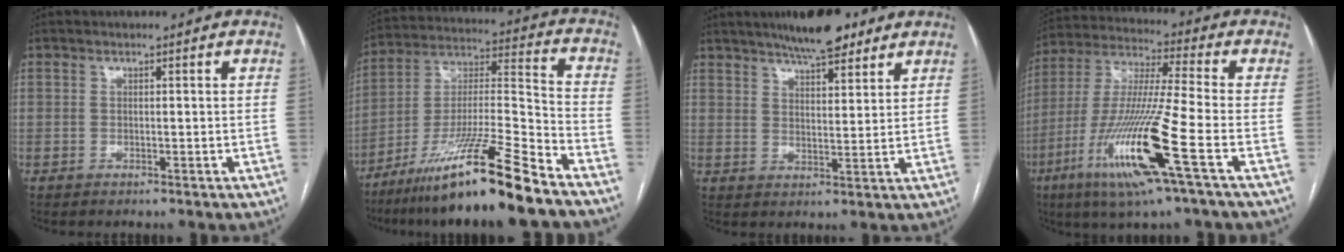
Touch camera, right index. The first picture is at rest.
{"total": 18.3, "force": [-13.4, -0.9, 12.4], "torque": [-0.247, -0.025, -0.240]}
{"total": 9.6, "force": [7.5, 2.3, 5.6], "torque": [-0.084, 0.010, 0.119]}
{"total": 18.1, "force": [-7.3, -0.4, 16.5], "torque": [-0.351, -0.028, -0.142]}